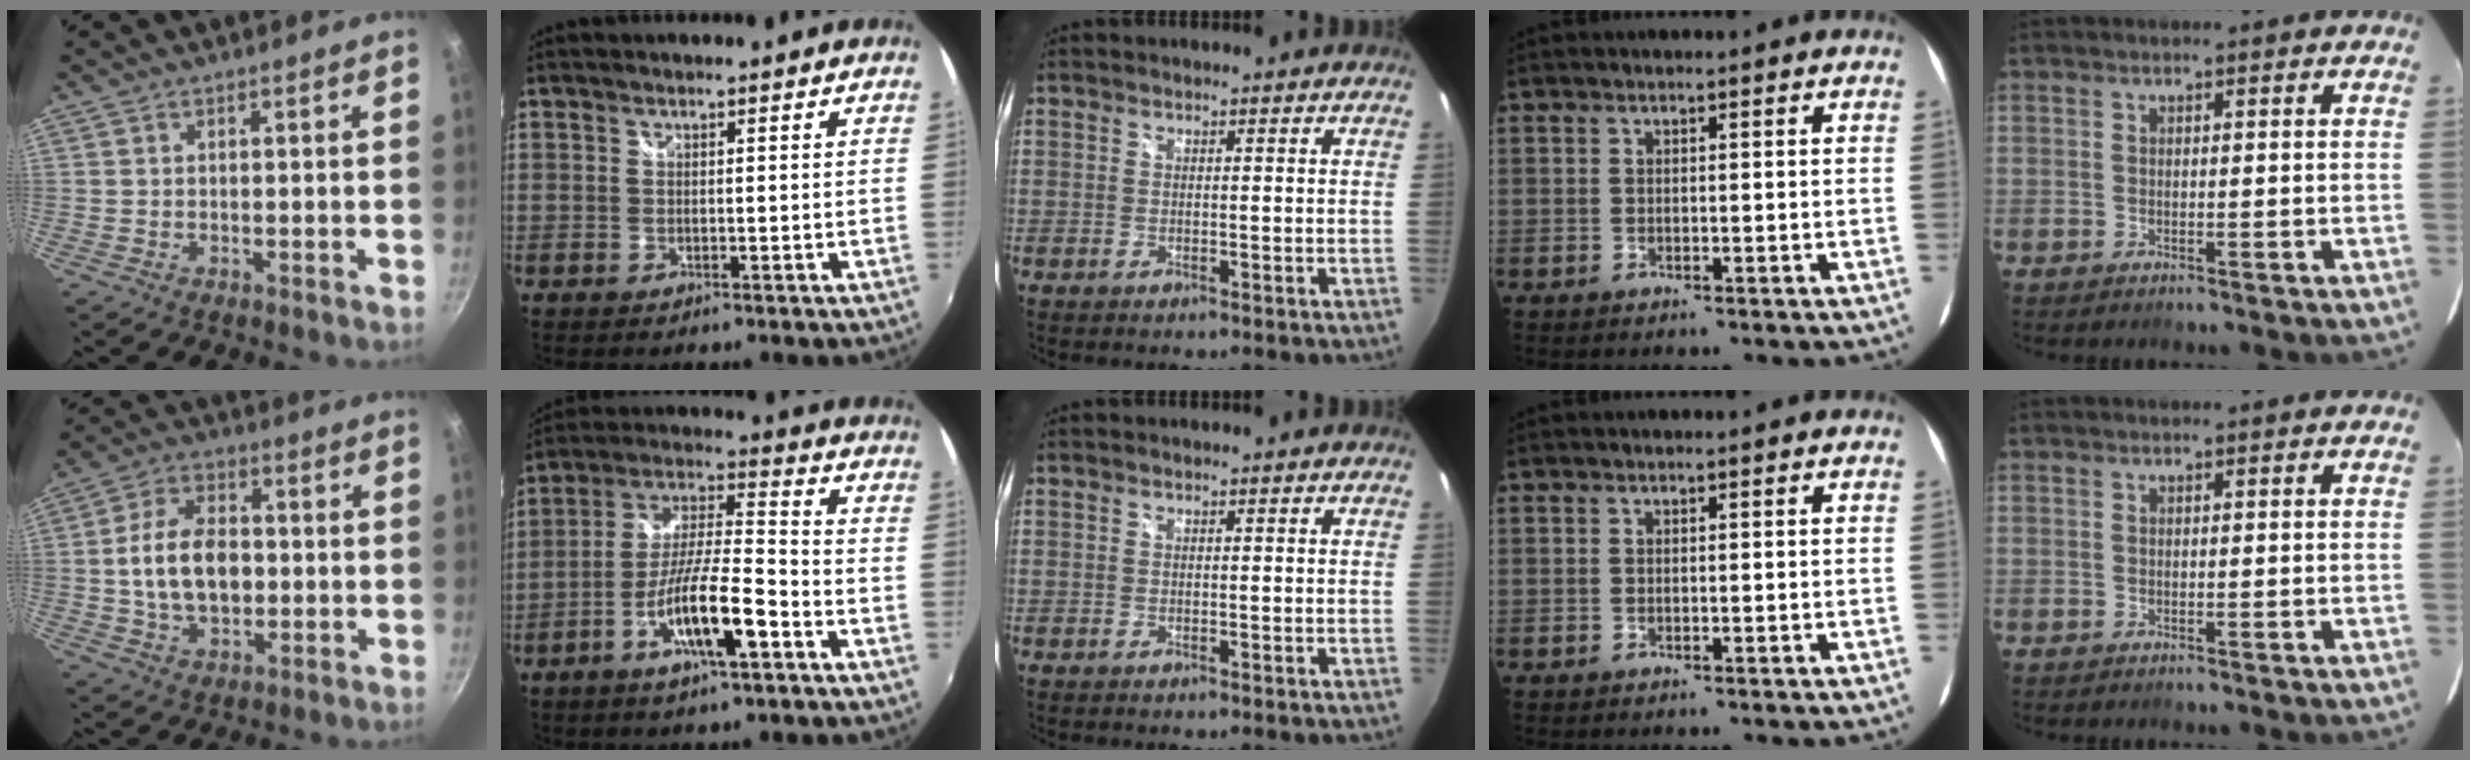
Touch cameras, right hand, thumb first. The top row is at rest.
{"thumb": {"total": 12.8, "force": [-0.3, 8.3, 9.8], "torque": [-0.156, 0.019, -0.009]}, "index": {"total": 12.9, "force": [-6.3, 2.0, 11.0], "torque": [-0.217, -0.004, -0.117]}}